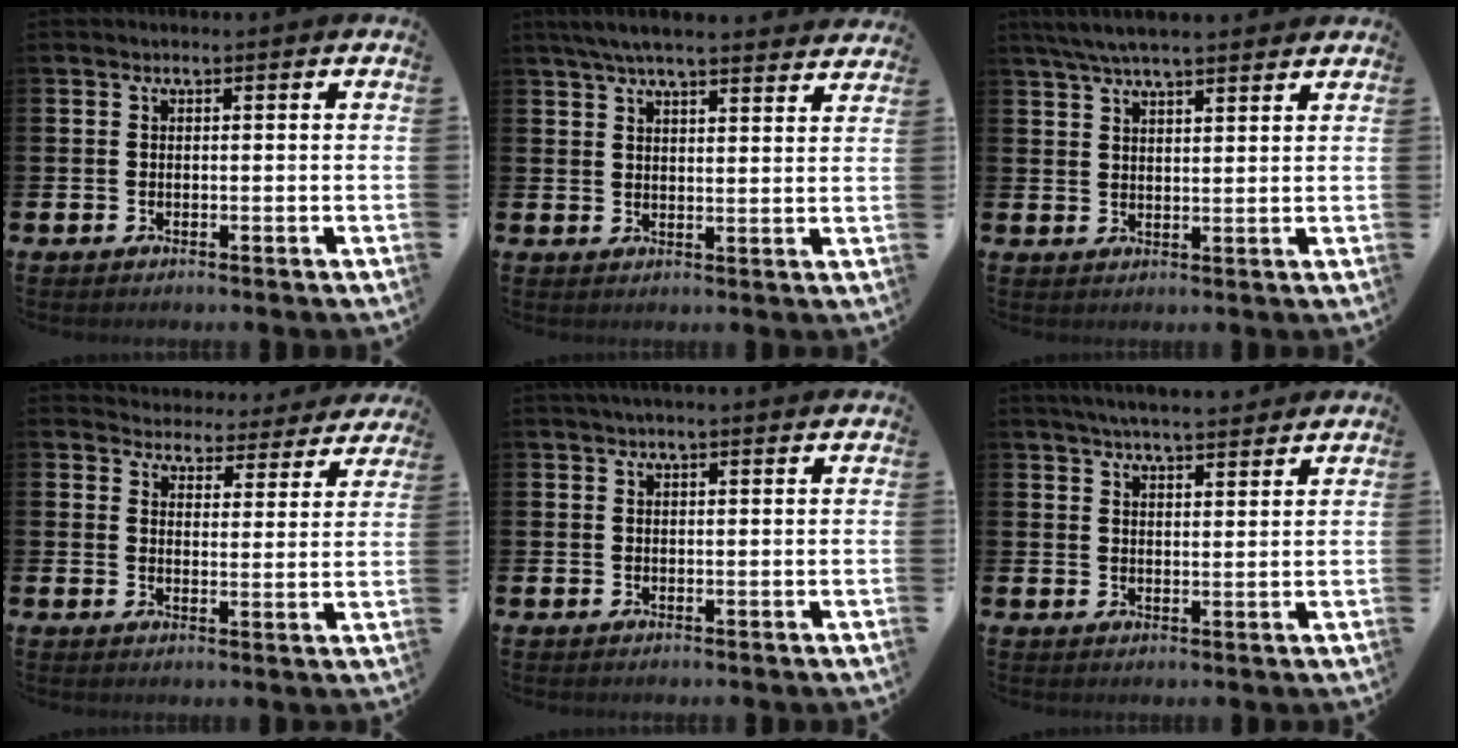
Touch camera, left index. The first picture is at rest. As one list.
[{"total": 6.0, "force": [5.6, 0.6, 2.0], "torque": [-0.048, -0.019, 0.103]}, {"total": 5.6, "force": [5.1, 0.9, 2.2], "torque": [-0.052, -0.011, 0.093]}, {"total": 4.2, "force": [4.1, 1.1, 0.0], "torque": [-0.015, -0.036, 0.068]}, {"total": 1.6, "force": [1.5, 0.0, 0.8], "torque": [-0.011, 0.000, 0.025]}, {"total": 5.0, "force": [4.9, 0.3, 1.3], "torque": [-0.022, -0.021, 0.086]}]